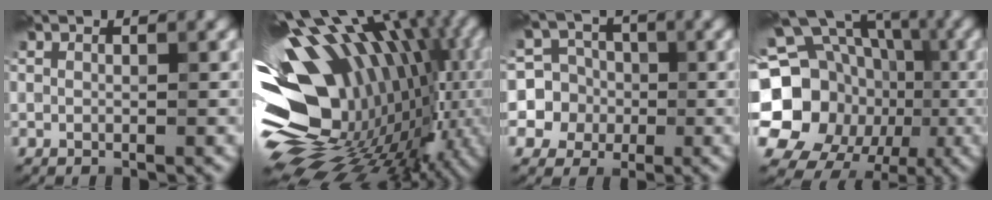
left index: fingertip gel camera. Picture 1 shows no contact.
{"total": 18.4, "force": [-1.3, 11.6, 14.3], "torque": [-0.232, 0.004, -0.026]}
{"total": 7.1, "force": [-1.0, 6.9, 1.0], "torque": [-0.013, 0.021, -0.038]}
{"total": 20.5, "force": [-3.4, 18.2, 8.9], "torque": [-0.177, -0.005, -0.089]}